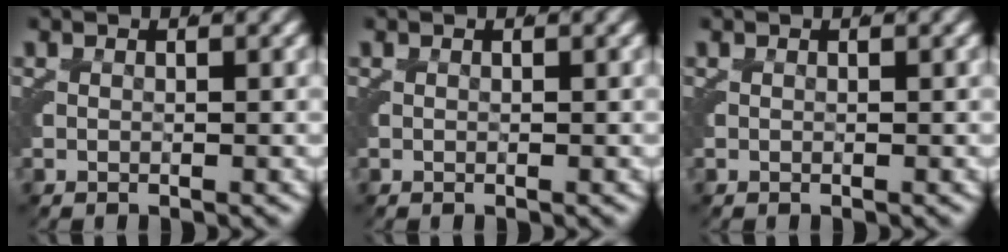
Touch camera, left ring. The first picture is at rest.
{"total": 0.0}
{"total": 0.0}